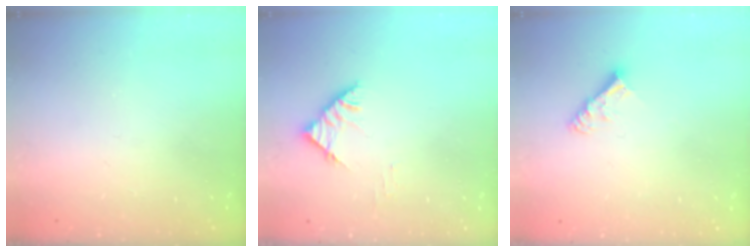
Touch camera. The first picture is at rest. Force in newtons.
{"total": 5.3, "press": 5.3, "slide": 0.2}
{"total": 5.5, "press": 5.5, "slide": 0.3}